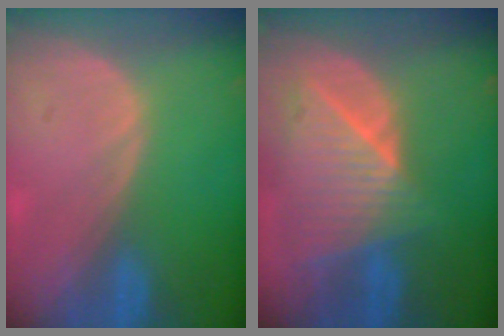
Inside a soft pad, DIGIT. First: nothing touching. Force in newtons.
{"total": 9.2, "press": 8.2, "slide": 4.0}